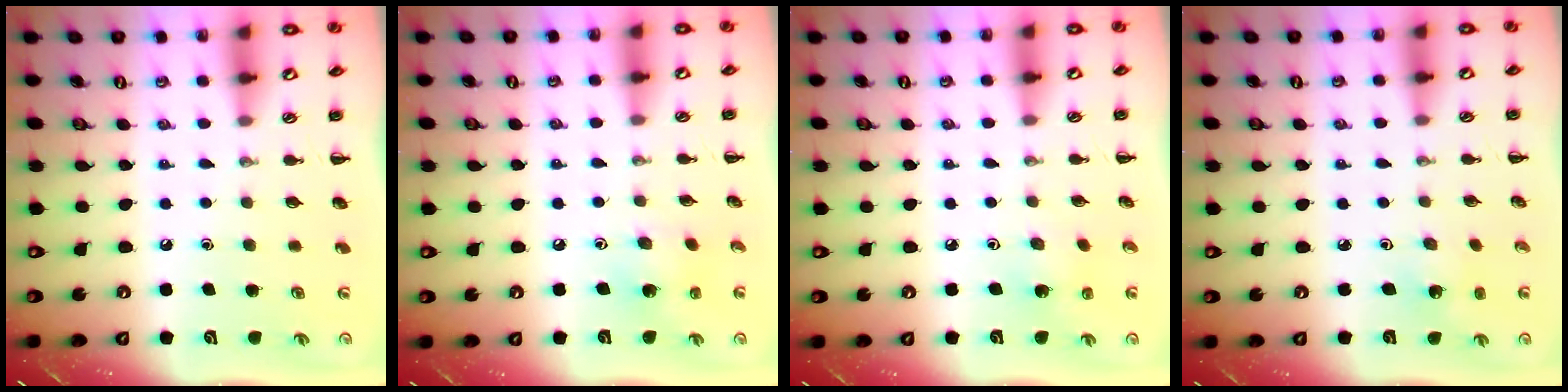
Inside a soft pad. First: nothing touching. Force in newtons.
{"total": 3.3, "press": 3.2, "slide": 0.6}
{"total": 2.7, "press": 2.5, "slide": 0.9}
{"total": 1.5, "press": 1.4, "slide": 0.5}